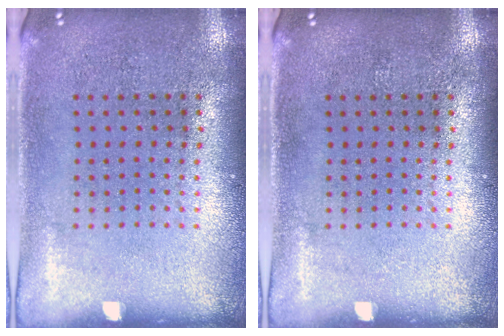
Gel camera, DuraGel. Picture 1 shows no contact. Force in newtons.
{"total": 0.0}